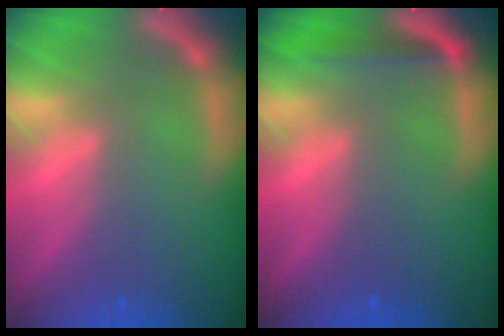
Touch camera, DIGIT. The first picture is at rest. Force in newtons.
{"total": 2.5}